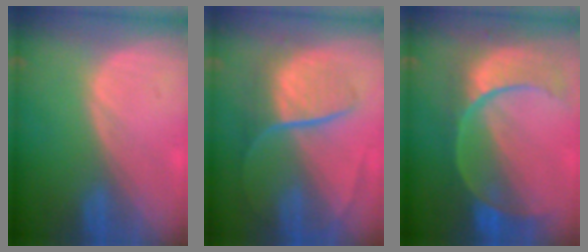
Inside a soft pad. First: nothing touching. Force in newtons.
{"total": 9.2, "press": 7.6, "slide": 5.2}
{"total": 11.2, "press": 9.4, "slide": 6.1}